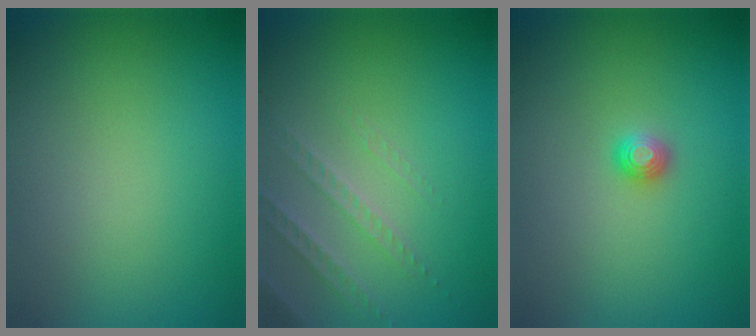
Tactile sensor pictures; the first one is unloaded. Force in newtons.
{"total": 2.5, "press": 2.4, "slide": 0.7}
{"total": 1.2, "press": 1.1, "slide": 0.3}